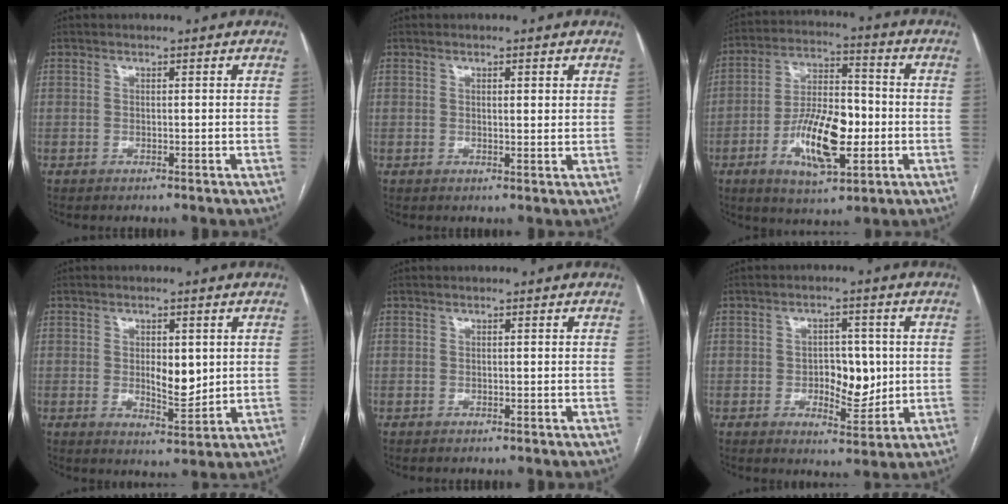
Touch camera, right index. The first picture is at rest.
{"total": 1.7, "force": [0.8, 0.5, 1.4], "torque": [-0.023, -0.002, 0.009]}
{"total": 13.3, "force": [-3.5, 4.8, 11.9], "torque": [-0.221, 0.007, -0.056]}
{"total": 5.4, "force": [0.6, 2.2, 4.8], "torque": [-0.073, -0.008, 0.014]}
{"total": 0.0}
{"total": 6.8, "force": [-0.2, 3.7, 5.8], "torque": [-0.078, 0.005, 0.004]}